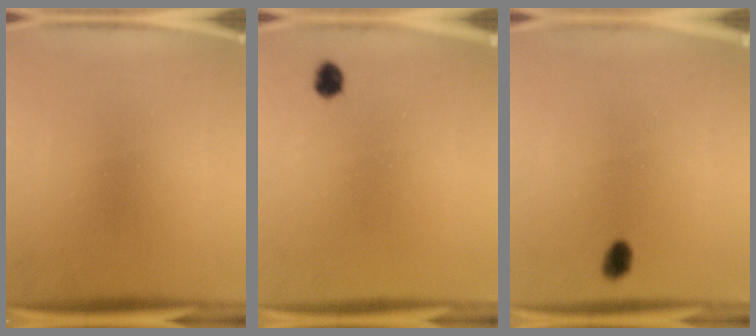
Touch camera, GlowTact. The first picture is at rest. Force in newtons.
{"total": 2.1}
{"total": 2.7}